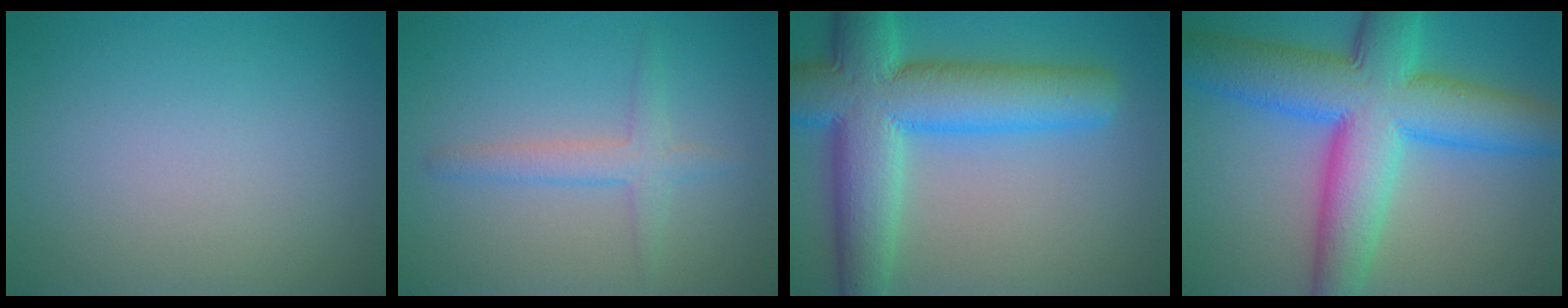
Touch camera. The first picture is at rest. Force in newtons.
{"total": 2.3, "press": 2.3, "slide": 0.1}
{"total": 11.1, "press": 11.1, "slide": 0.4}
{"total": 12.0, "press": 12.0, "slide": 0.1}